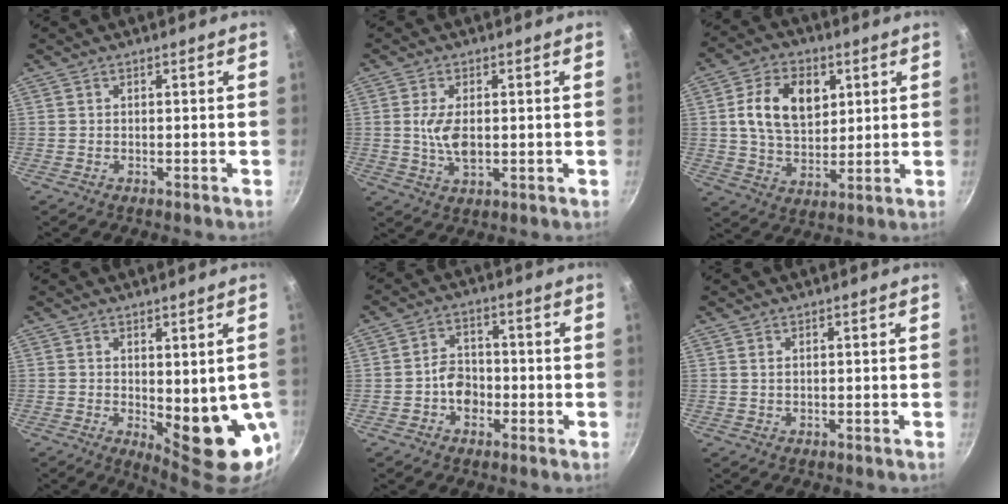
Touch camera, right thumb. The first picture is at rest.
{"total": 6.2, "force": [0.2, 3.2, 5.3], "torque": [-0.104, -0.006, 0.007]}
{"total": 13.3, "force": [3.5, 9.1, 9.0], "torque": [-0.131, -0.007, 0.058]}
{"total": 12.0, "force": [-0.7, 4.6, 11.1], "torque": [-0.115, -0.019, 0.006]}
{"total": 5.5, "force": [-1.7, 4.3, 3.1], "torque": [-0.023, 0.022, -0.034]}
{"total": 0.6, "force": [0.3, 0.3, 0.4], "torque": [-0.008, 0.001, 0.006]}